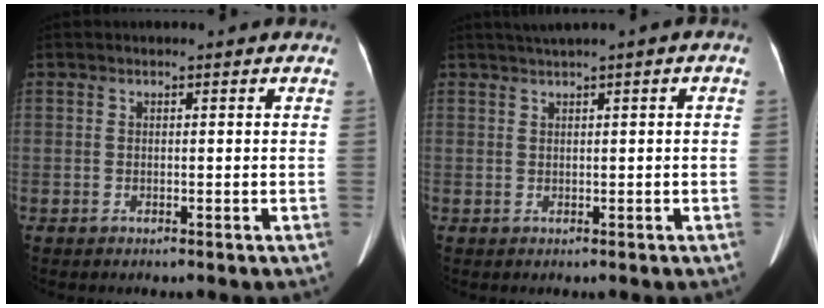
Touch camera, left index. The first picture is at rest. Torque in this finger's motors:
{"motor_torque": [0.51, -0.67, 0.00, 0.07]}